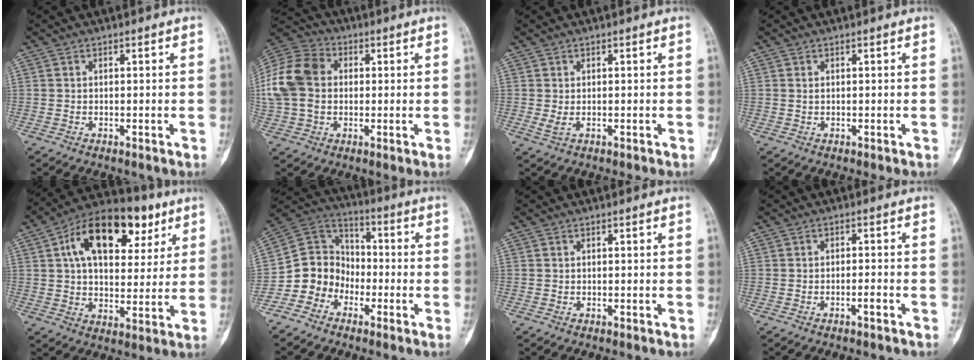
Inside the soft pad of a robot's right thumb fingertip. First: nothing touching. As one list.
[{"total": 15.1, "force": [1.3, 11.6, 9.7], "torque": [-0.194, 0.028, 0.018]}, {"total": 1.6, "force": [-0.3, 0.7, 1.5], "torque": [-0.034, 0.002, 0.004]}, {"total": 0.5, "force": [0.2, 0.3, 0.4], "torque": [-0.010, 0.003, 0.005]}, {"total": 20.3, "force": [8.2, 11.7, 14.4], "torque": [-0.193, 0.005, 0.125]}, {"total": 10.3, "force": [-4.5, 8.9, 2.8], "torque": [-0.019, 0.070, -0.095]}, {"total": 0.0}, {"total": 1.8, "force": [-1.1, 0.3, 1.3], "torque": [-0.027, 0.010, -0.017]}]